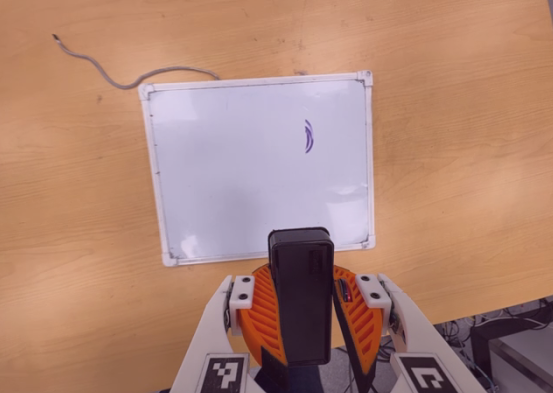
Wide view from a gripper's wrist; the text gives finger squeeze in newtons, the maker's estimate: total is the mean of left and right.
{"total": 10.0, "left": 10.1, "right": 9.9}